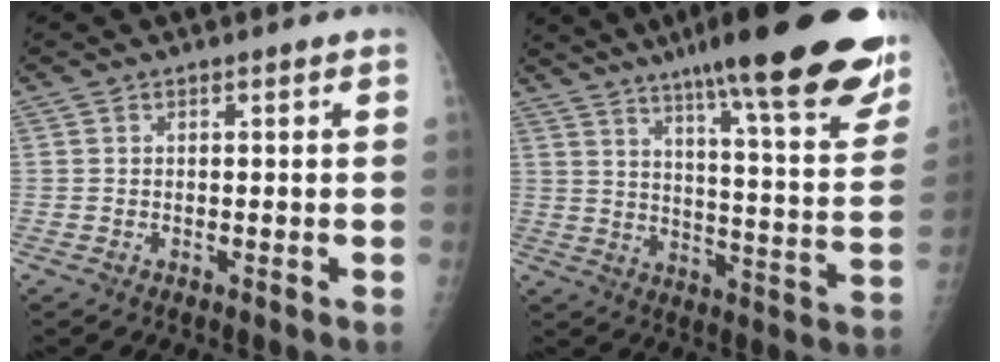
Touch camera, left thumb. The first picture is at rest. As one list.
[{"total": 28.5, "force": [20.1, 4.4, 19.8], "torque": [-0.259, -0.081, 0.273]}]